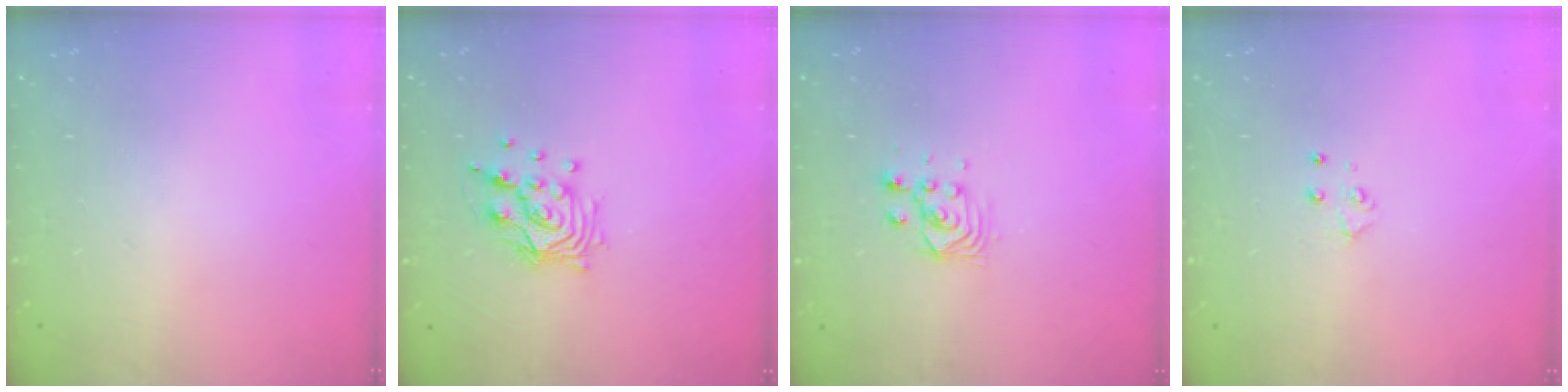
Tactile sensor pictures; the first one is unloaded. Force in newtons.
{"total": 10.6, "press": 10.5, "slide": 1.0}
{"total": 2.8, "press": 2.8, "slide": 0.2}
{"total": 4.2, "press": 4.2, "slide": 0.4}